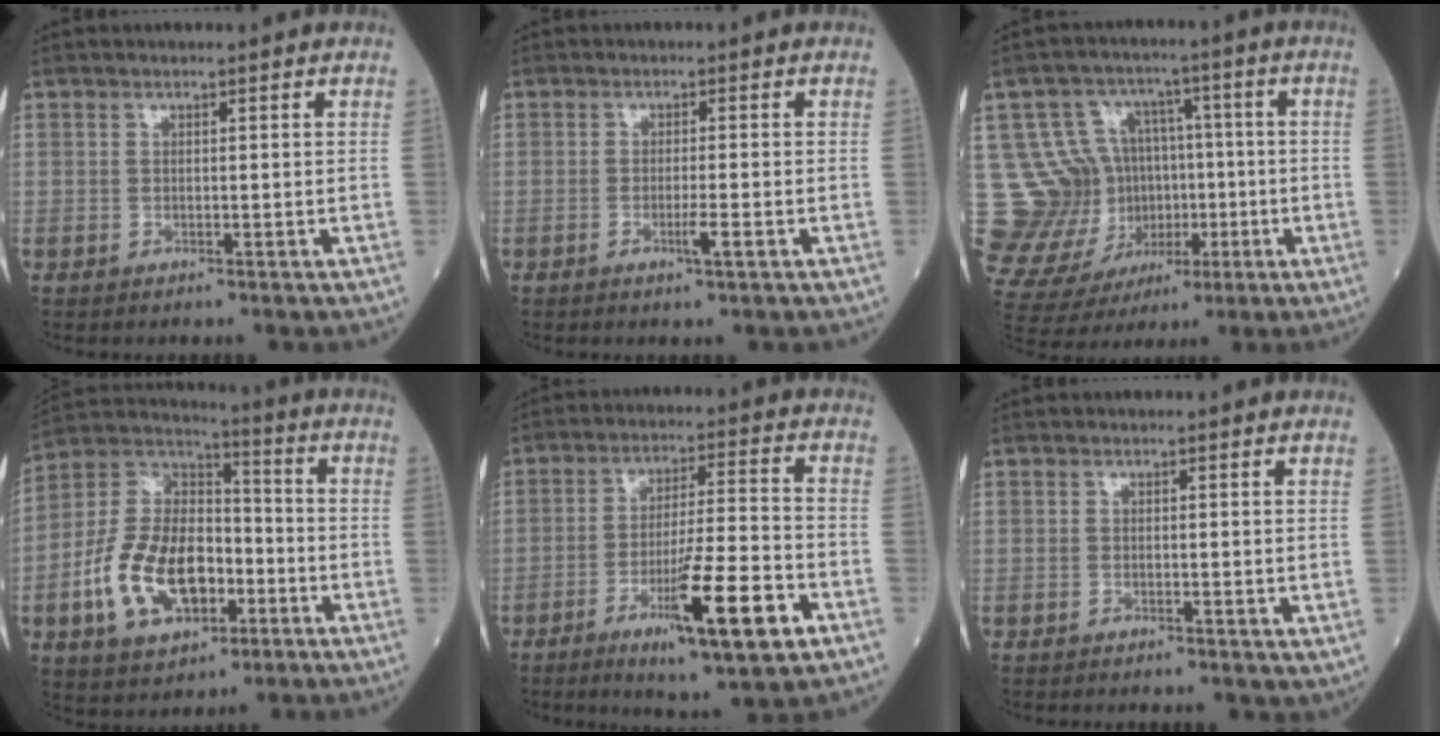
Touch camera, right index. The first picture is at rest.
{"total": 2.2, "force": [-0.9, -0.1, 2.0], "torque": [-0.037, -0.003, -0.013]}
{"total": 17.2, "force": [-0.5, 14.8, 8.8], "torque": [-0.182, 0.055, 0.029]}
{"total": 16.0, "force": [-4.8, 9.3, 12.1], "torque": [-0.259, 0.016, -0.081]}
{"total": 13.9, "force": [-6.4, 0.9, 12.3], "torque": [-0.207, -0.019, -0.099]}
{"total": 0.6, "force": [0.0, 0.3, 0.6], "torque": [-0.012, -0.002, 0.000]}